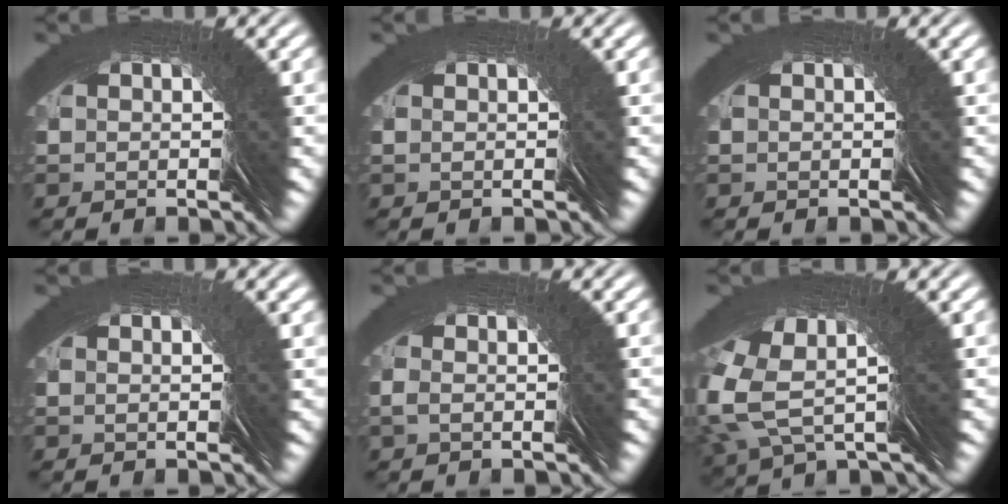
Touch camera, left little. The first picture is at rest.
{"total": 1.4, "force": [0.5, -1.2, -0.5], "torque": [0.016, 0.012, 0.005]}
{"total": 0.0}
{"total": 2.0, "force": [0.5, -1.7, -1.0], "torque": [0.023, 0.013, 0.005]}
{"total": 1.5, "force": [0.3, -1.4, -0.4], "torque": [0.019, 0.017, -0.002]}
{"total": 5.7, "force": [3.8, 1.5, 4.0], "torque": [-0.070, 0.042, 0.038]}